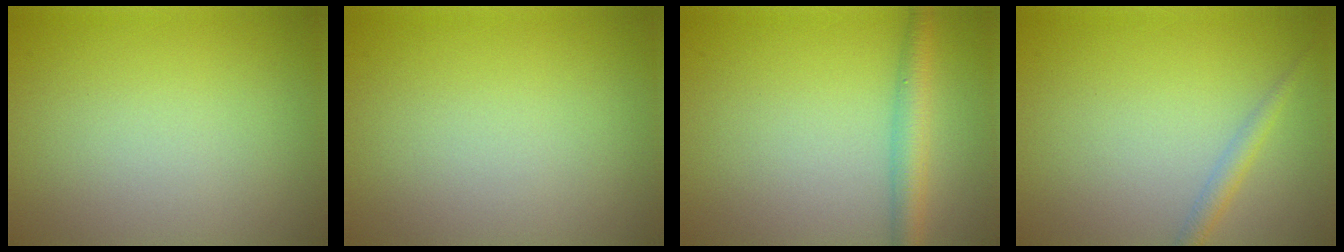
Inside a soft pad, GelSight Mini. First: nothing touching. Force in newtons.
{"total": 0.0}
{"total": 2.9, "press": 2.9, "slide": 0.1}
{"total": 1.5, "press": 1.5, "slide": 0.0}